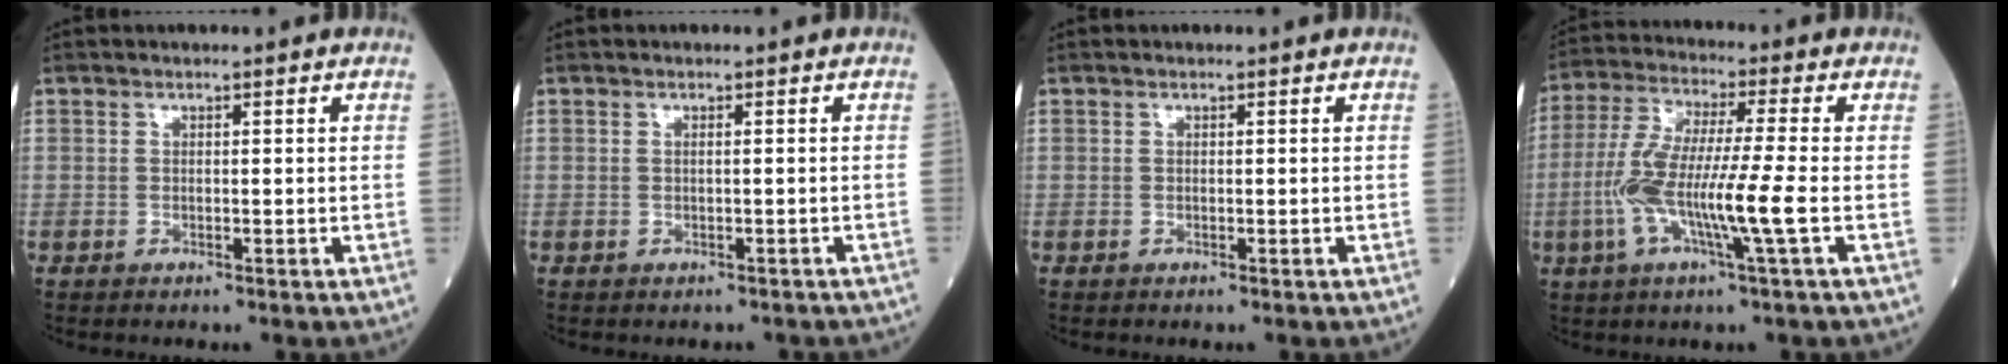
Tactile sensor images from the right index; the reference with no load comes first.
{"total": 2.5, "force": [-2.1, 1.0, 0.9], "torque": [-0.011, 0.000, -0.020]}
{"total": 0.0}
{"total": 11.6, "force": [-2.7, -0.2, 11.3], "torque": [-0.230, -0.004, -0.060]}